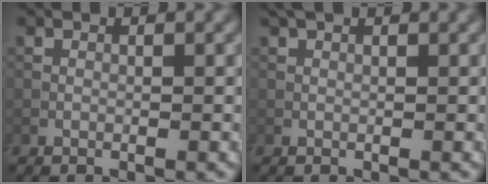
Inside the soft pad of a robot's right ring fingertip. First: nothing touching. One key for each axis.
{"total": 1.7, "fx": 1.2, "fy": 0.5, "fz": 1.1, "tx": -0.022, "ty": 0.003, "tz": 0.012}